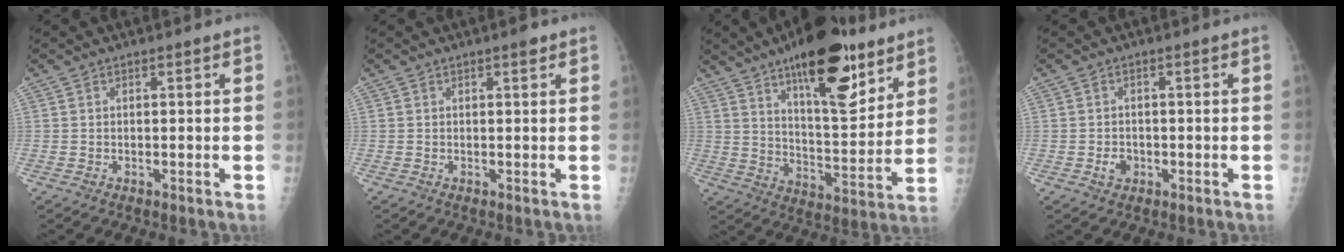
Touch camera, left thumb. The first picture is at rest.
{"total": 1.1, "force": [0.7, 0.3, 0.8], "torque": [-0.008, -0.001, 0.009]}
{"total": 21.0, "force": [12.7, 7.6, 14.9], "torque": [-0.188, -0.067, 0.200]}
{"total": 2.3, "force": [-0.8, 1.9, 1.0], "torque": [-0.008, 0.004, -0.010]}